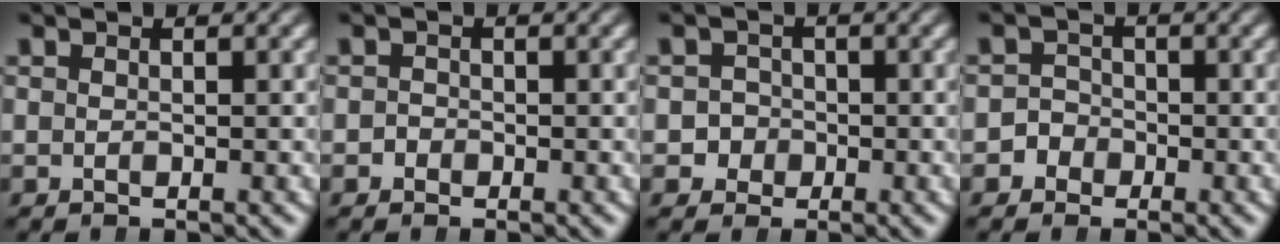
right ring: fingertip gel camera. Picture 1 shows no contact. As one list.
[{"total": 0.7, "force": [-0.5, 0.4, -0.3], "torque": [-0.001, -0.012, -0.007]}, {"total": 4.2, "force": [-0.7, 4.1, 0.5], "torque": [-0.032, -0.009, -0.021]}, {"total": 2.9, "force": [-1.0, 2.7, 0.3], "torque": [-0.017, -0.006, -0.024]}]